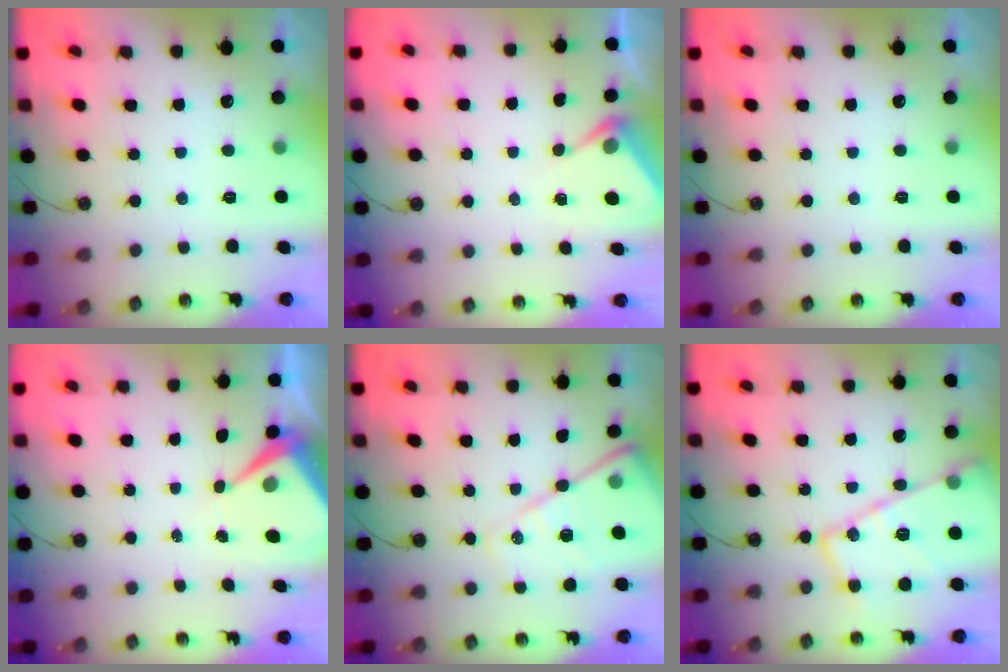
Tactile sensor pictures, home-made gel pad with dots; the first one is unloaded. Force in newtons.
{"total": 5.1, "press": 5.0, "slide": 0.4}
{"total": 0.0}
{"total": 6.9, "press": 6.9, "slide": 0.4}
{"total": 15.0, "press": 14.9, "slide": 1.8}
{"total": 18.9, "press": 18.8, "slide": 2.0}